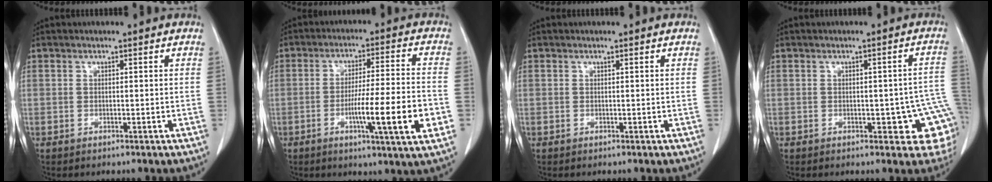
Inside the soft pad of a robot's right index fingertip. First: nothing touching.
{"total": 13.4, "force": [-3.9, -0.1, 12.8], "torque": [-0.204, -0.013, -0.066]}
{"total": 0.0}
{"total": 9.4, "force": [-2.0, 3.5, 8.4], "torque": [-0.072, 0.011, -0.020]}